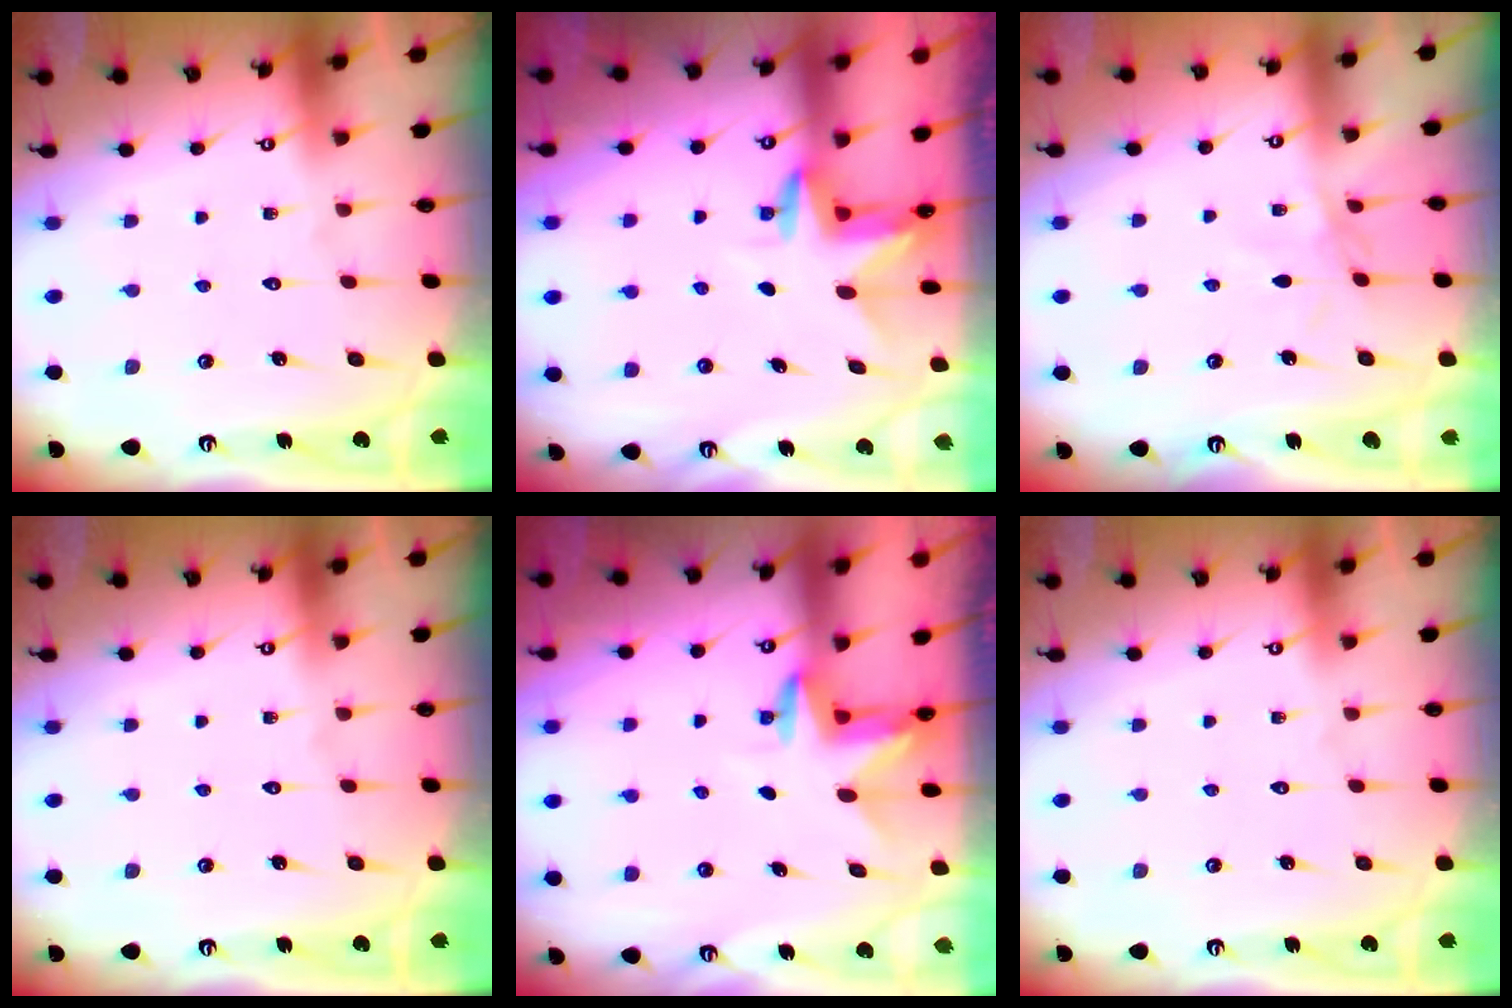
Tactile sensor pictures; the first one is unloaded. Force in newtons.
{"total": 3.1, "press": 3.1, "slide": 0.3}
{"total": 2.0, "press": 1.9, "slide": 0.4}
{"total": 0.0}
{"total": 3.3, "press": 3.3, "slide": 0.3}
{"total": 0.0}